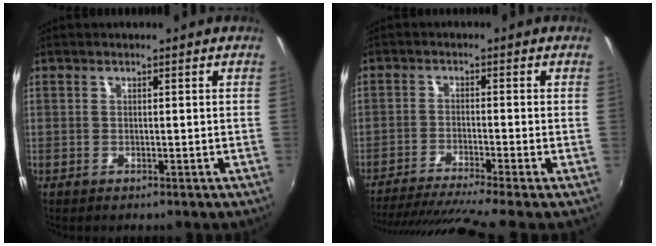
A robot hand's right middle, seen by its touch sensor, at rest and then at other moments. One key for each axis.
{"total": 11.7, "fx": -9.8, "fy": -1.4, "fz": 6.3, "tx": -0.132, "ty": -0.034, "tz": -0.159}